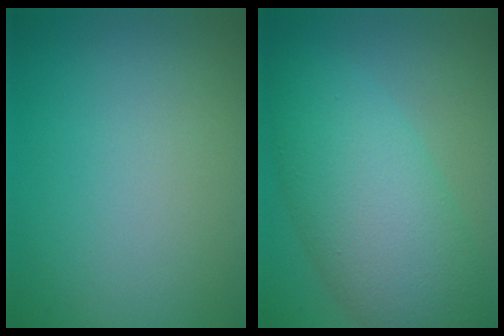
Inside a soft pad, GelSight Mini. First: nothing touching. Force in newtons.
{"total": 8.7, "press": 8.7, "slide": 0.4}